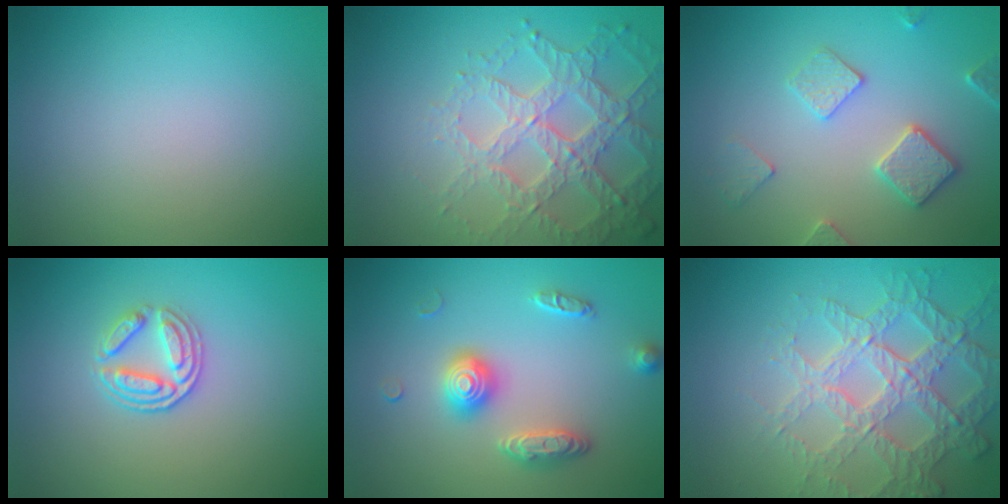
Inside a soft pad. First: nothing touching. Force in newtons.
{"total": 6.0, "press": 4.7, "slide": 3.7}
{"total": 3.2, "press": 3.2, "slide": 0.1}
{"total": 2.6, "press": 2.1, "slide": 1.6}
{"total": 3.0, "press": 3.0, "slide": 0.4}
{"total": 5.8, "press": 4.9, "slide": 3.1}